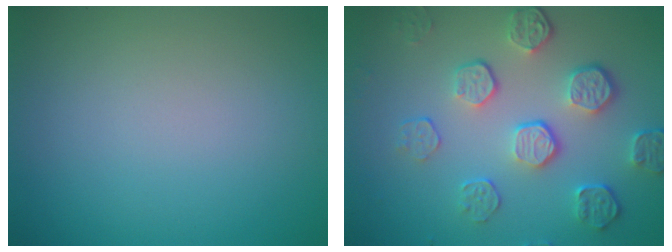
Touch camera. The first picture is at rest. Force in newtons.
{"total": 5.3, "press": 3.8, "slide": 3.7}